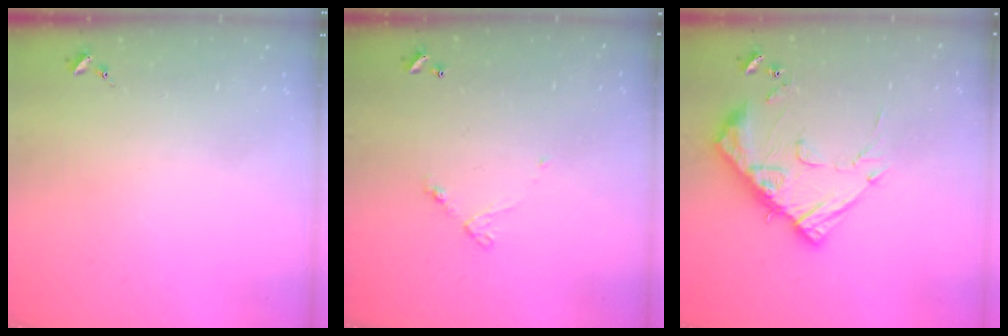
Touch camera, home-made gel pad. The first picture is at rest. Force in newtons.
{"total": 4.5, "press": 4.5, "slide": 0.3}
{"total": 14.2, "press": 14.2, "slide": 1.2}